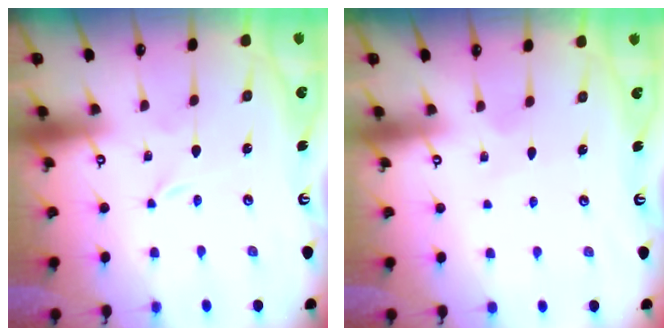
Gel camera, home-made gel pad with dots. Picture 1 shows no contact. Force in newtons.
{"total": 4.5, "press": 4.5, "slide": 0.4}